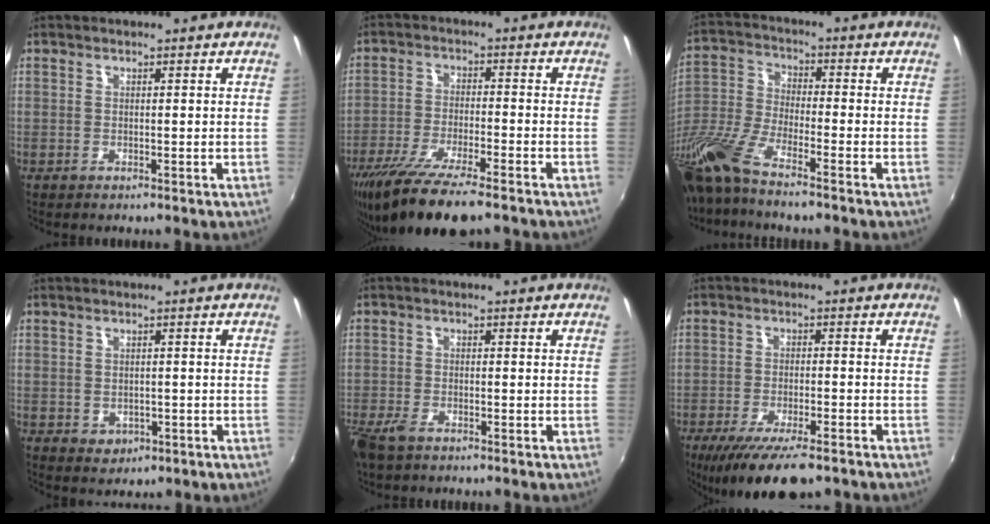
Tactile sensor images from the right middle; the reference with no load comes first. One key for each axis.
{"total": 12.9, "fx": -9.8, "fy": 2.1, "fz": 8.1, "tx": -0.173, "ty": -0.039, "tz": -0.173}
{"total": 15.5, "fx": -11.4, "fy": 2.5, "fz": 10.1, "tx": -0.229, "ty": -0.032, "tz": -0.230}
{"total": 3.2, "fx": -0.5, "fy": 2.8, "fz": 1.4, "tx": -0.029, "ty": -0.002, "tz": 0.000}
{"total": 4.5, "fx": -3.3, "fy": 1.8, "fz": 2.6, "tx": -0.071, "ty": -0.015, "tz": -0.065}
{"total": 12.1, "fx": -8.8, "fy": 3.3, "fz": 7.7, "tx": -0.161, "ty": -0.039, "tz": -0.143}